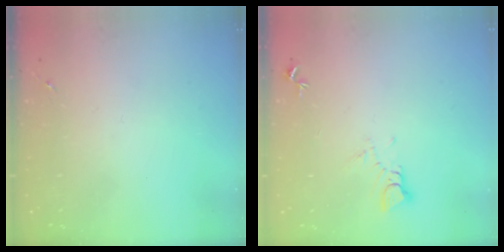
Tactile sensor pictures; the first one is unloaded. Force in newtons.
{"total": 3.5, "press": 3.4, "slide": 0.3}